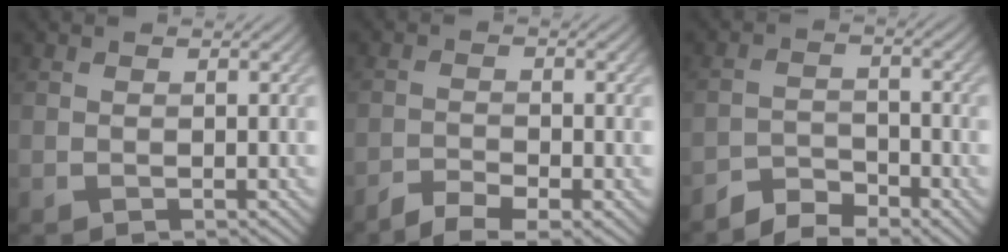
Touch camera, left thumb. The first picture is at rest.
{"total": 4.0, "force": [-3.0, 0.9, 2.4], "torque": [-0.050, -0.006, -0.056]}
{"total": 4.5, "force": [-3.9, 1.6, 1.6], "torque": [-0.025, -0.002, -0.077]}